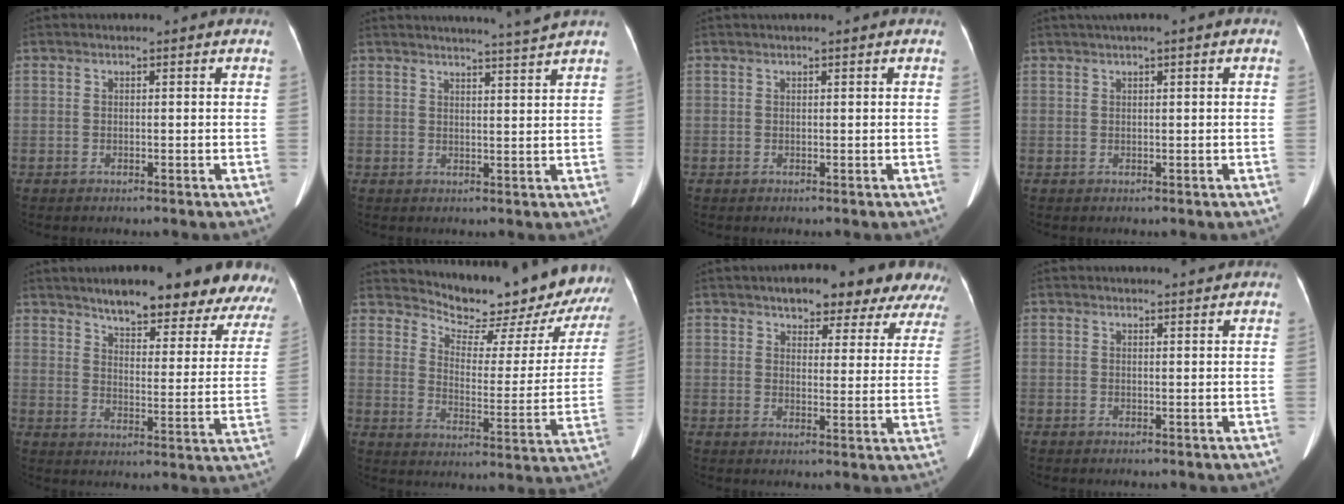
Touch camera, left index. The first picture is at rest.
{"total": 5.1, "force": [4.6, -1.8, 1.3], "torque": [-0.021, -0.011, 0.062]}
{"total": 1.1, "force": [0.9, -0.1, 0.7], "torque": [-0.008, 0.019, 0.017]}
{"total": 2.5, "force": [1.4, 0.0, 2.1], "torque": [-0.042, 0.019, 0.025]}
{"total": 22.9, "force": [20.5, 4.6, 9.2], "torque": [-0.097, -0.043, 0.239]}
{"total": 22.1, "force": [20.7, 4.2, 6.4], "torque": [-0.086, -0.082, 0.252]}
{"total": 15.1, "force": [13.0, 4.3, 6.2], "torque": [-0.045, 0.007, 0.139]}
{"total": 1.8, "force": [1.8, 0.1, 0.3], "torque": [-0.008, 0.004, 0.023]}